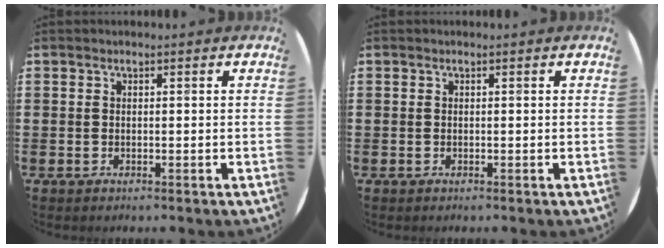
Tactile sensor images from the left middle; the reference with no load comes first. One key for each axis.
{"total": 0.0}